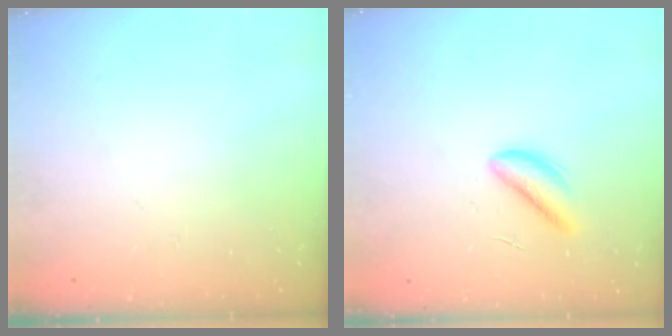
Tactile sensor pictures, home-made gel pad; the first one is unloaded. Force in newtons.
{"total": 4.3, "press": 4.3, "slide": 0.6}